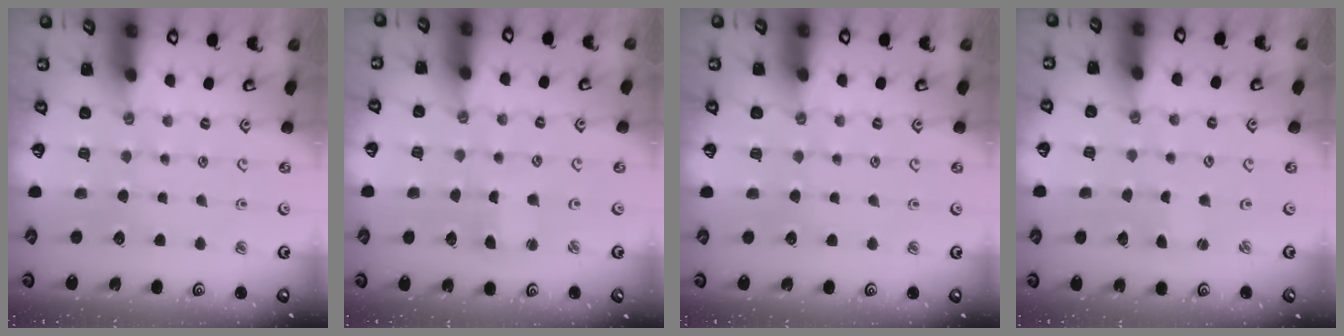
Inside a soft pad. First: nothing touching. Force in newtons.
{"total": 2.5, "press": 2.5, "slide": 0.3}
{"total": 0.0}
{"total": 0.0}